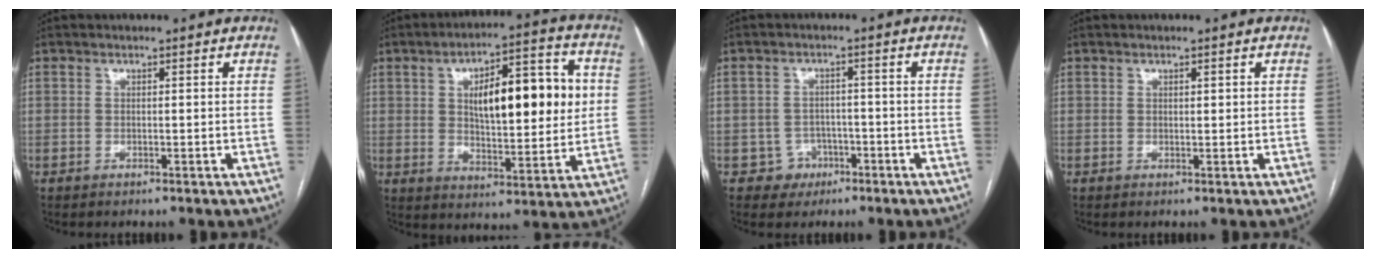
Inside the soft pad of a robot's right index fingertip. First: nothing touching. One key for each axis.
{"total": 16.8, "fx": 3.3, "fy": 5.7, "fz": 15.5, "tx": -0.228, "ty": 0.025, "tz": 0.054}
{"total": 3.7, "fx": -1.6, "fy": 3.3, "fz": -0.2, "tx": 0.017, "ty": 0.017, "tz": -0.020}
{"total": 0.7, "fx": 0.4, "fy": 0.3, "fz": 0.5, "tx": -0.005, "ty": 0.000, "tz": 0.006}